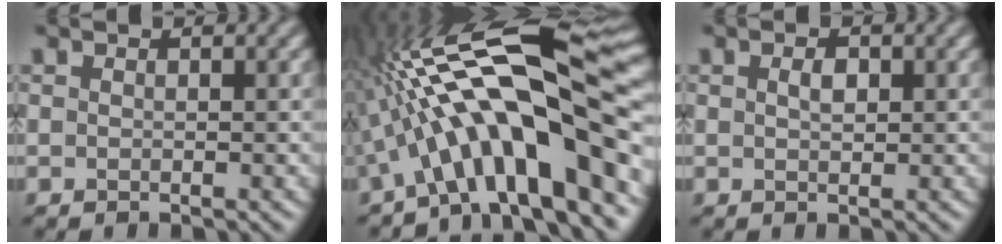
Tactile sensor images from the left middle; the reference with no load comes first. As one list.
[{"total": 15.3, "force": [-1.7, 4.5, 14.5], "torque": [-0.212, 0.040, -0.035]}, {"total": 1.3, "force": [0.5, 0.6, 1.0], "torque": [-0.020, 0.004, 0.008]}]